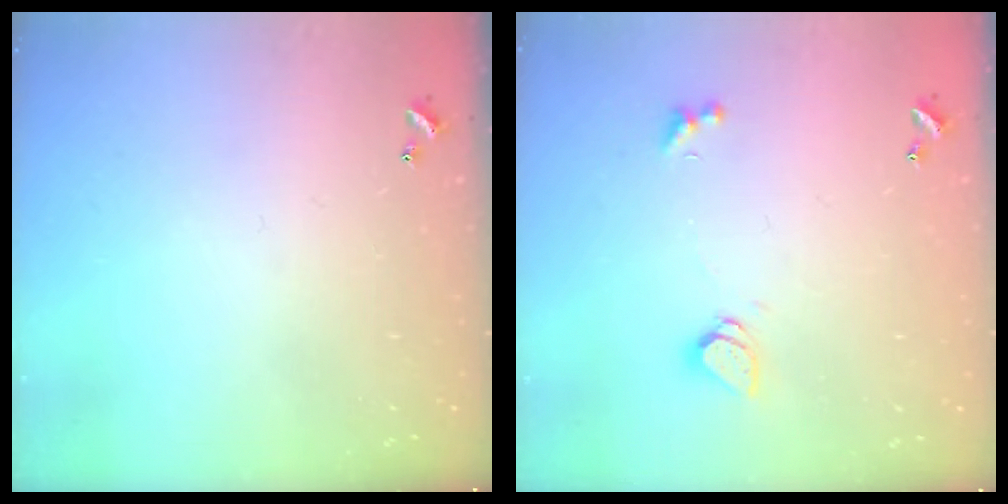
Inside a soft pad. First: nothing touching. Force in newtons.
{"total": 1.5, "press": 1.4, "slide": 0.5}